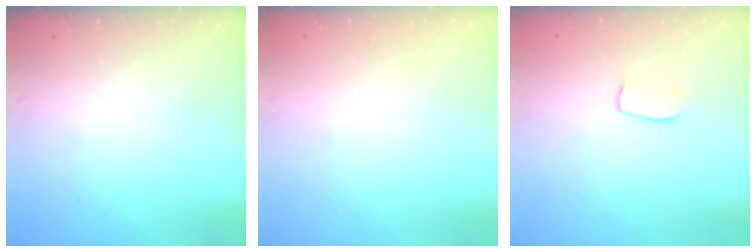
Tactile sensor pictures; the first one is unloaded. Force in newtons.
{"total": 0.6, "press": 0.6, "slide": 0.1}
{"total": 4.8, "press": 4.8, "slide": 0.3}